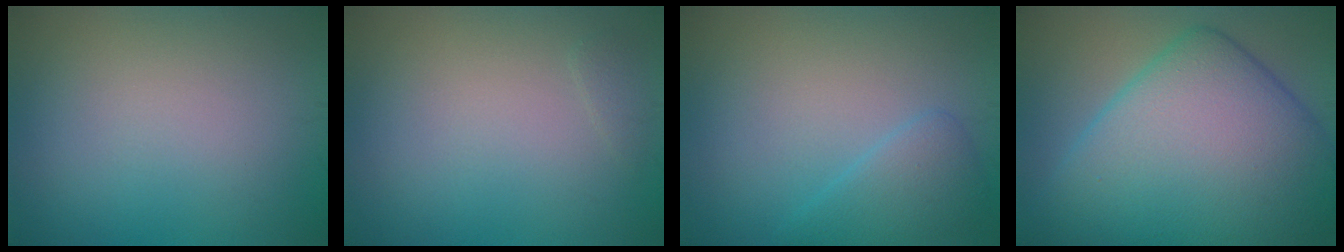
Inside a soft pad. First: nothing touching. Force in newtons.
{"total": 0.6, "press": 0.6, "slide": 0.1}
{"total": 2.6, "press": 2.6, "slide": 0.1}
{"total": 14.2, "press": 14.2, "slide": 0.1}